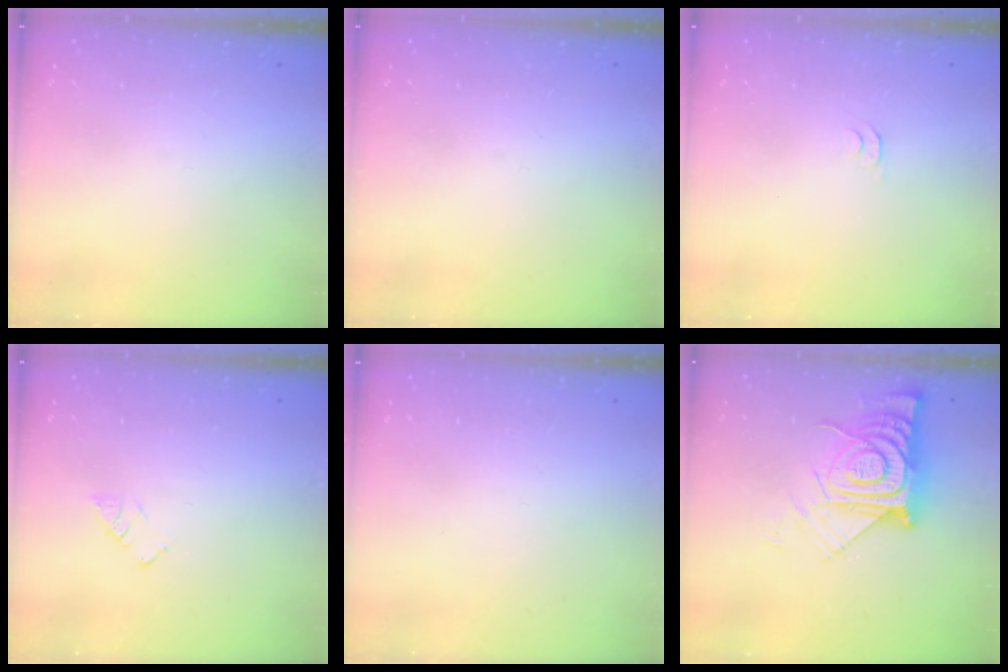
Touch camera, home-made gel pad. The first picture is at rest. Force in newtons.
{"total": 2.2, "press": 2.1, "slide": 0.4}
{"total": 3.5, "press": 3.4, "slide": 0.4}
{"total": 2.9, "press": 2.9, "slide": 0.4}
{"total": 1.6, "press": 1.6, "slide": 0.1}
{"total": 14.2, "press": 14.2, "slide": 1.1}